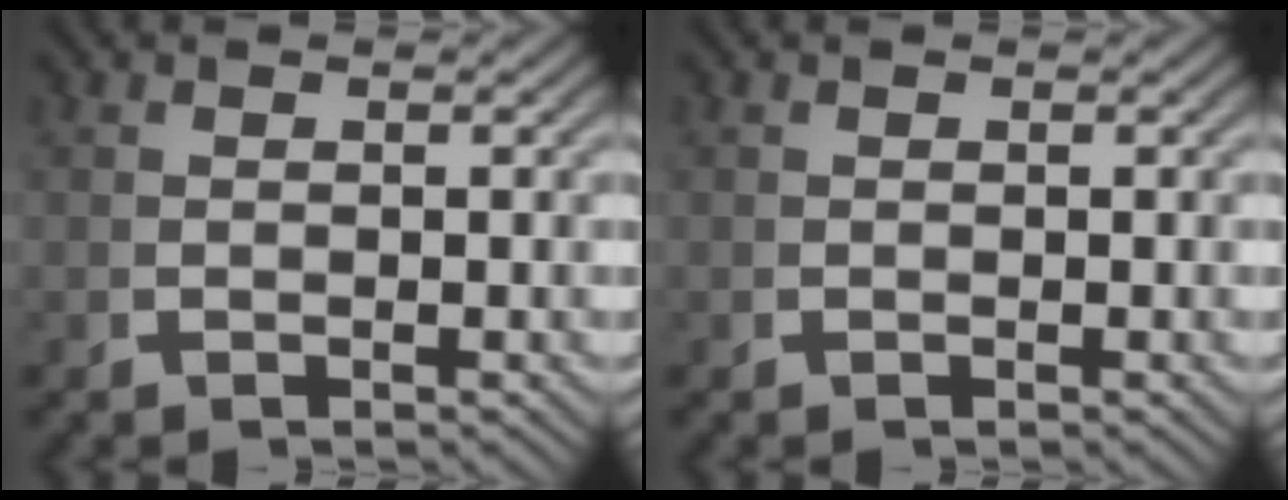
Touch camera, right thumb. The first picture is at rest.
{"total": 0.0}